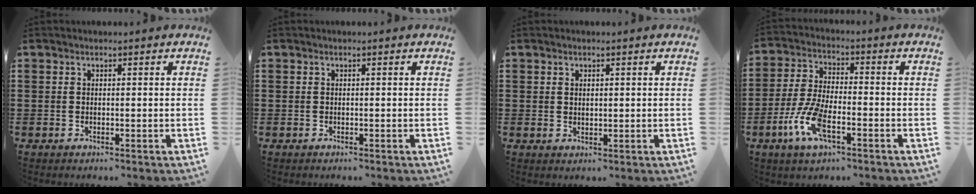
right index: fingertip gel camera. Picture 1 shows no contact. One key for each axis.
{"total": 0.0}
{"total": 0.8, "fx": 0.5, "fy": 0.5, "fz": 0.4, "tx": -0.009, "ty": 0.004, "tz": 0.009}
{"total": 8.2, "fx": -3.6, "fy": 2.9, "fz": 6.8, "tx": -0.164, "ty": -0.013, "tz": -0.069}